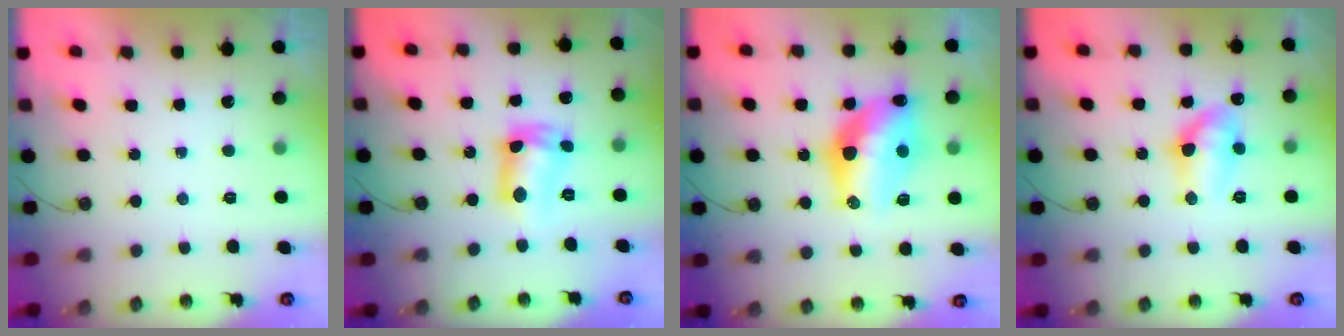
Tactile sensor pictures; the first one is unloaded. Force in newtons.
{"total": 11.3, "press": 10.6, "slide": 3.7}
{"total": 15.3, "press": 15.1, "slide": 2.4}
{"total": 10.8, "press": 10.7, "slide": 1.1}